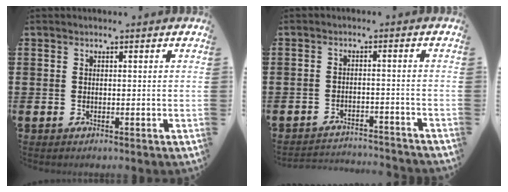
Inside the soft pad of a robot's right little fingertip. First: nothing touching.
{"total": 2.6, "force": [-2.6, 0.0, -0.1], "torque": [-0.005, 0.002, -0.057]}